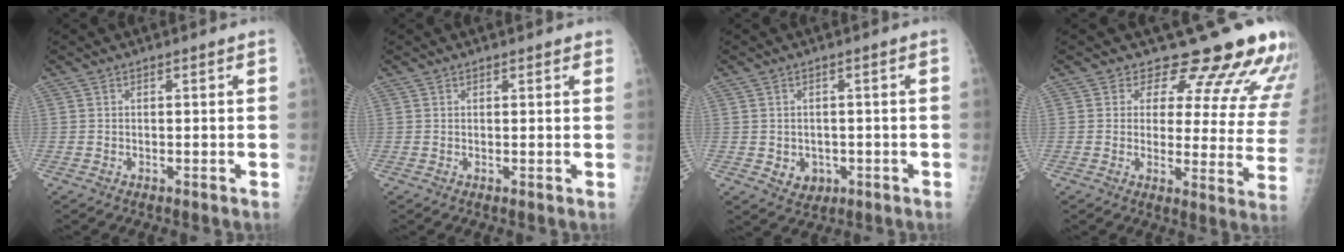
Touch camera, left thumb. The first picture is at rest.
{"total": 1.1, "force": [0.8, 0.8, 0.2], "torque": [0.013, -0.004, 0.005]}
{"total": 4.1, "force": [-0.9, 3.5, 1.8], "torque": [-0.009, 0.001, -0.001]}
{"total": 18.4, "force": [16.2, 6.0, 6.2], "torque": [-0.027, -0.120, 0.177]}